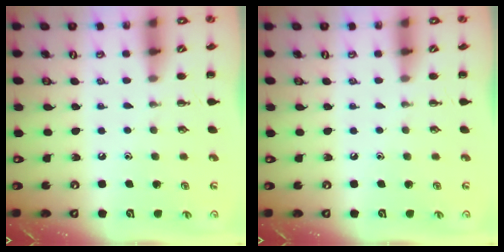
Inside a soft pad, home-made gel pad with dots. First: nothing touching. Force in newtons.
{"total": 0.0}